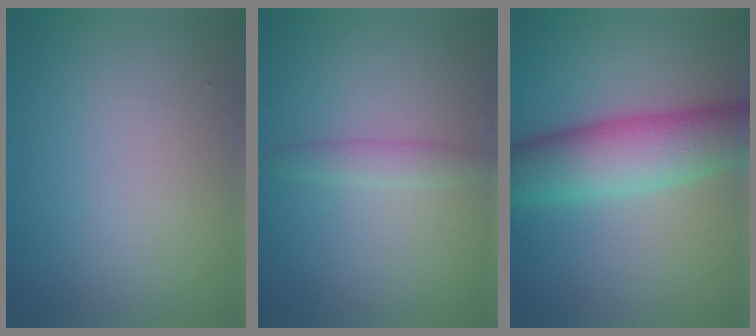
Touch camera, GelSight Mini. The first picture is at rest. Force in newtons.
{"total": 1.8, "press": 1.8, "slide": 0.1}
{"total": 8.3, "press": 8.3, "slide": 0.2}